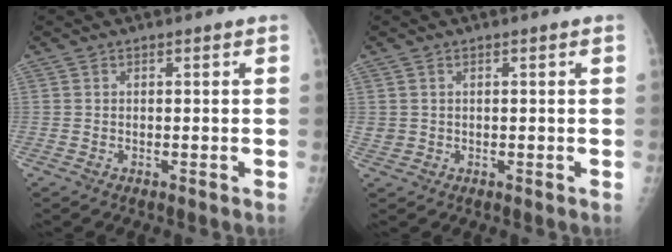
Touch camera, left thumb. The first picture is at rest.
{"total": 1.3, "force": [0.4, 1.2, 0.4], "torque": [-0.001, 0.001, 0.009]}